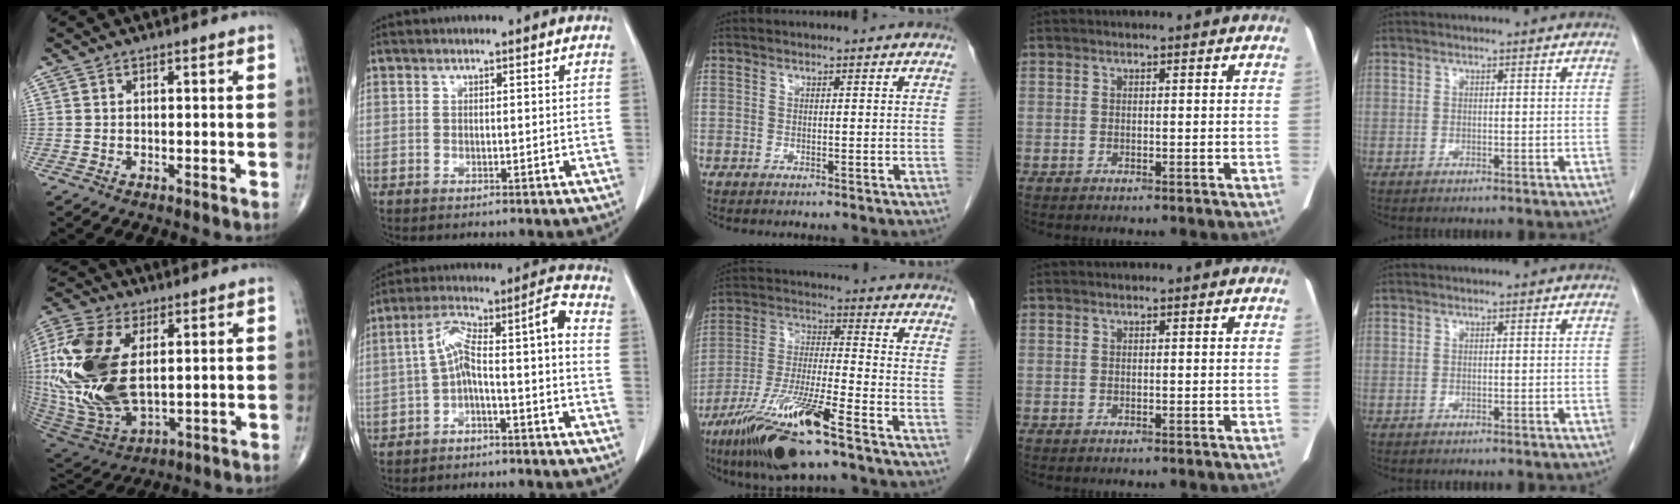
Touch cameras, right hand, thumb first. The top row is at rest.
{"thumb": {"total": 25.0, "force": [3.4, 13.6, 20.7], "torque": [-0.475, -0.021, 0.067]}, "index": {"total": 9.5, "force": [-2.7, 1.1, 9.0], "torque": [-0.154, 0.054, -0.046]}, "middle": {"total": 16.0, "force": [-10.2, 1.5, 12.3], "torque": [-0.255, -0.034, -0.187]}}